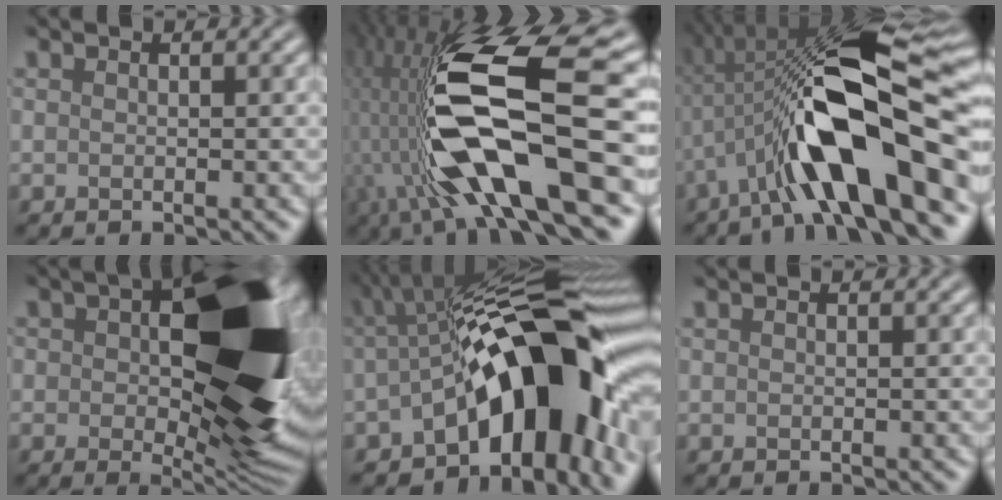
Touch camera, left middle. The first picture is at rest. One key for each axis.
{"total": 13.4, "fx": -2.9, "fy": 4.6, "fz": 12.3, "tx": -0.261, "ty": -0.006, "tz": -0.022}
{"total": 12.1, "fx": -4.0, "fy": 2.7, "fz": 11.1, "tx": -0.206, "ty": 0.006, "tz": -0.043}
{"total": 15.6, "fx": 1.1, "fy": 6.5, "fz": 14.2, "tx": -0.207, "ty": -0.013, "tz": 0.043}
{"total": 13.5, "fx": -3.2, "fy": 5.4, "fz": 11.9, "tx": -0.144, "ty": 0.022, "tz": -0.037}
{"total": 0.0}